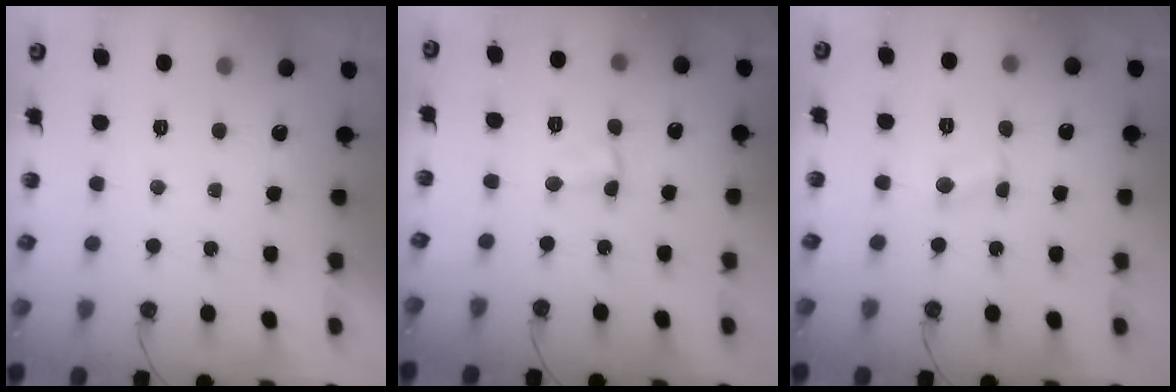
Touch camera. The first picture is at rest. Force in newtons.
{"total": 3.7, "press": 1.4, "slide": 3.4}
{"total": 2.5, "press": 2.4, "slide": 0.8}